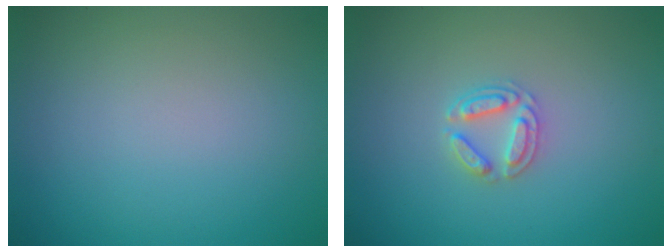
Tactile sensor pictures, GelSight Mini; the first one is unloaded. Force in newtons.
{"total": 2.5, "press": 2.5, "slide": 0.4}